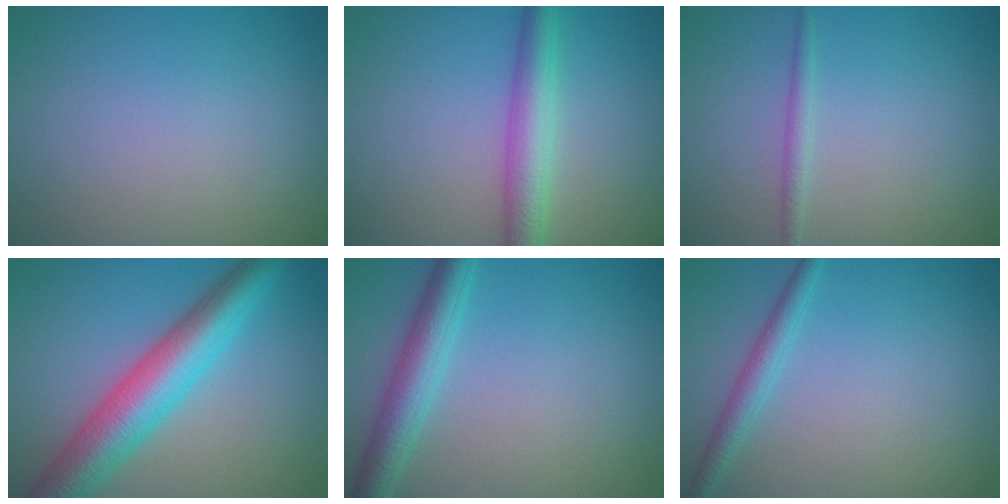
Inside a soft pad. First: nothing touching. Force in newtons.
{"total": 4.3, "press": 4.3, "slide": 0.0}
{"total": 1.2, "press": 1.2, "slide": 0.0}
{"total": 7.8, "press": 7.8, "slide": 0.2}
{"total": 4.2, "press": 4.2, "slide": 0.1}
{"total": 2.1, "press": 2.1, "slide": 0.1}